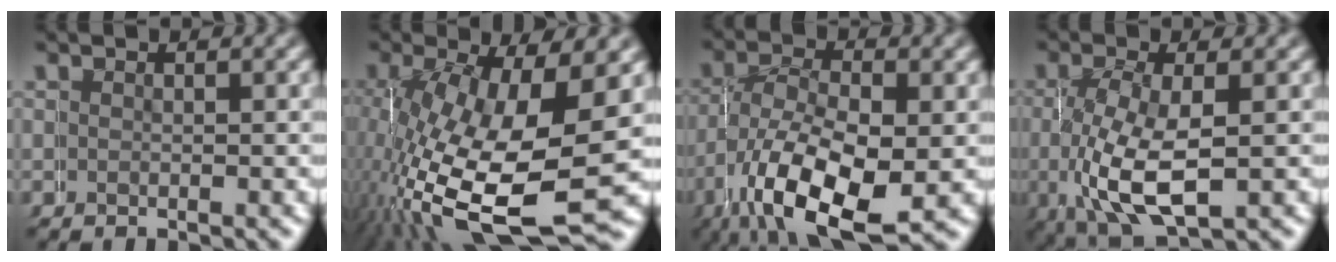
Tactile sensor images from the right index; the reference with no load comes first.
{"total": 10.7, "force": [-2.0, 5.5, 8.9], "torque": [-0.202, -0.063, 0.008]}
{"total": 7.1, "force": [-2.6, 4.3, 5.1], "torque": [-0.118, -0.037, -0.019]}
{"total": 5.2, "force": [-0.9, 2.7, 4.3], "torque": [-0.102, -0.026, 0.005]}